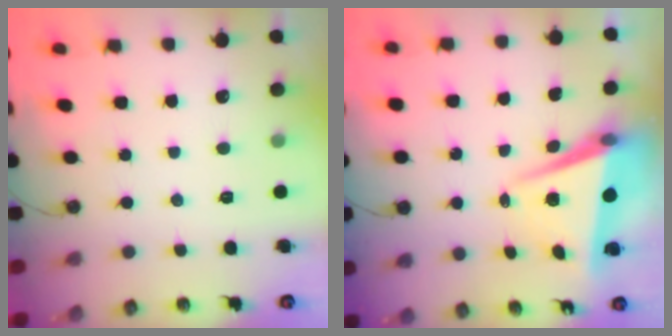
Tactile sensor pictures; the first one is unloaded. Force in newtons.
{"total": 6.6, "press": 6.5, "slide": 1.2}